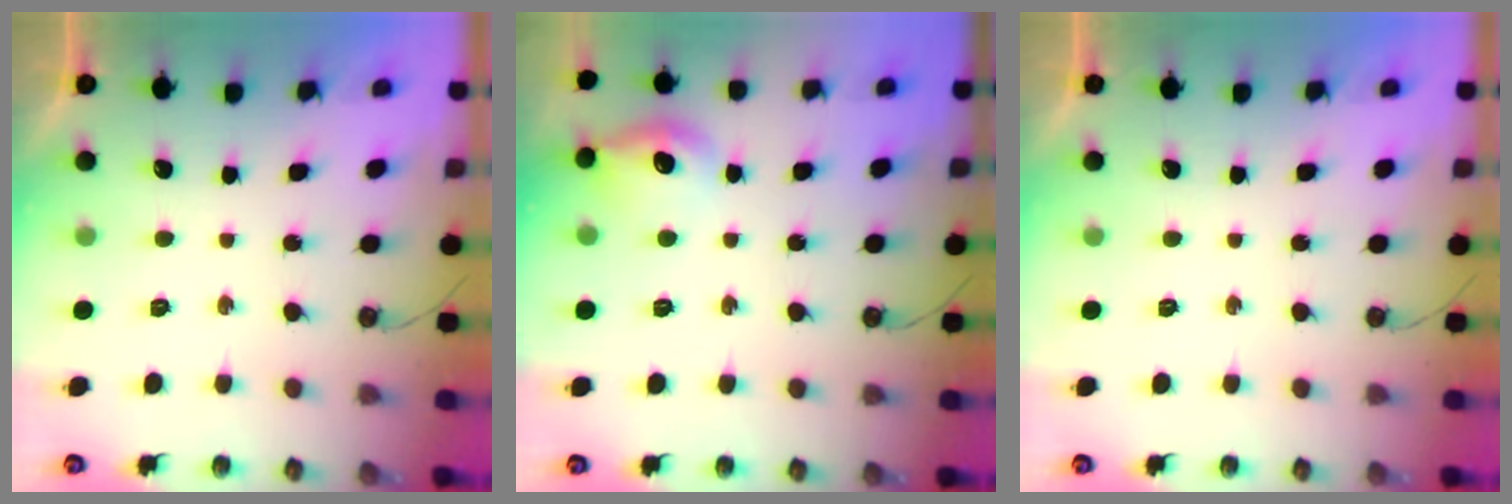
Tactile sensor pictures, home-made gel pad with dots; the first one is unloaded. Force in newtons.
{"total": 11.9, "press": 11.8, "slide": 1.0}
{"total": 0.0}